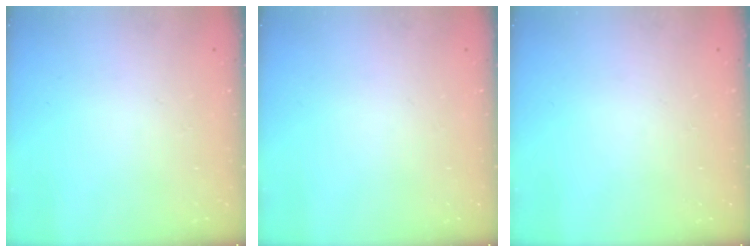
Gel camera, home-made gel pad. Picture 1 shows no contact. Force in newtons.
{"total": 0.0}
{"total": 0.0}